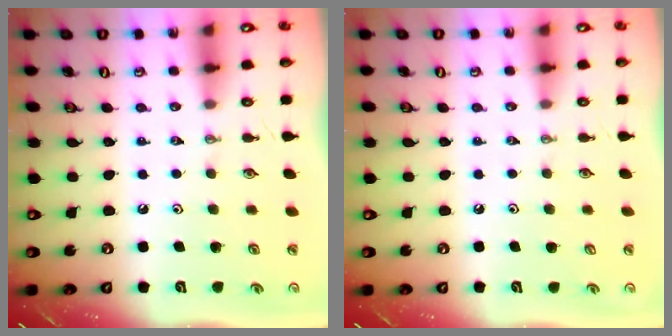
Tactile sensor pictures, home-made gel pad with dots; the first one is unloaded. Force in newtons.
{"total": 1.1, "press": 0.0, "slide": 1.1}